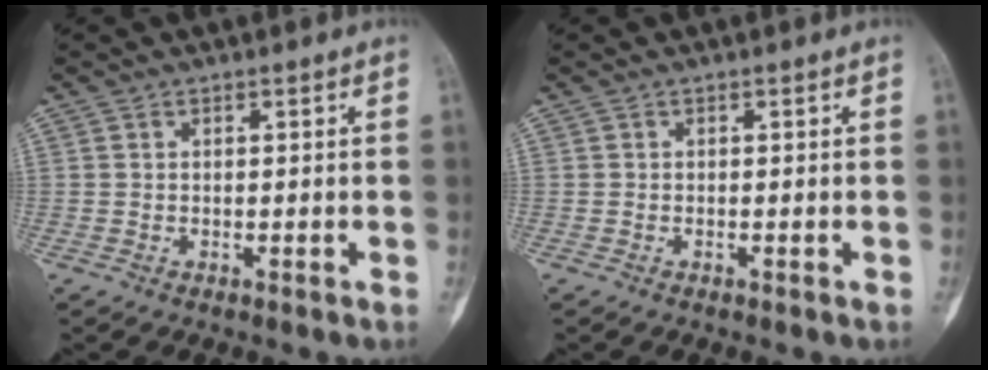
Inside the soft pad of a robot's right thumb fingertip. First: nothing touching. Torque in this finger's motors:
{"motor_torque": [0.16, 0.00, 0.06, -0.06, 0.04]}